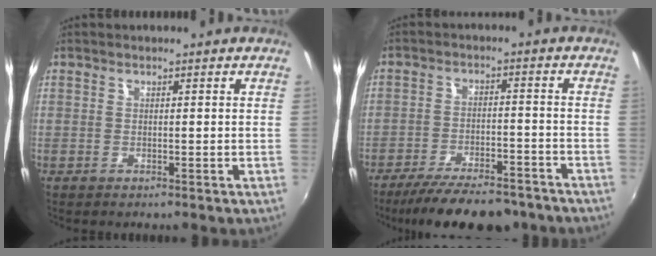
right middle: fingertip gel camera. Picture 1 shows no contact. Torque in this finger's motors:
{"motor_torque": [1.07, -1.07, 0.17, 0.07]}